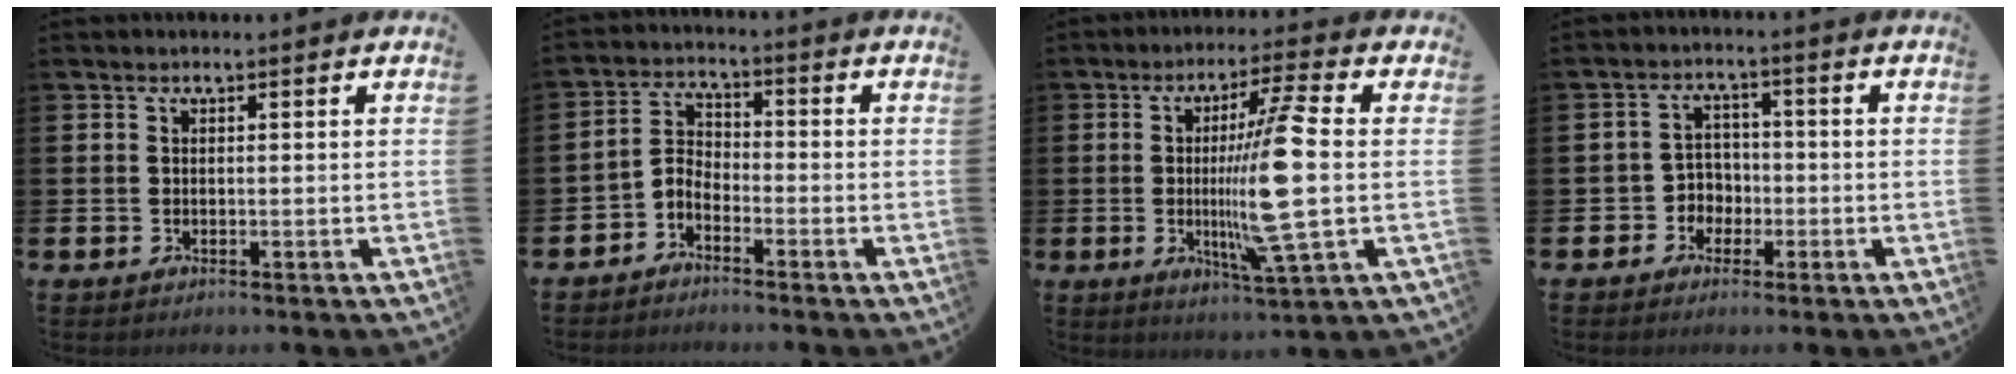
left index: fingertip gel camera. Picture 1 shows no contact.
{"total": 2.7, "force": [-2.4, 1.0, 0.7], "torque": [-0.017, -0.002, -0.055]}
{"total": 11.5, "force": [-0.2, 0.2, 11.5], "torque": [-0.202, -0.011, -0.011]}
{"total": 3.2, "force": [-1.4, 2.9, 0.5], "torque": [-0.025, 0.002, -0.034]}